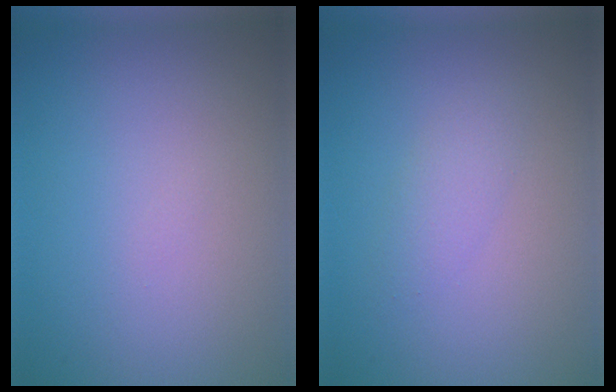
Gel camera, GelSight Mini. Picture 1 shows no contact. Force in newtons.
{"total": 1.5, "press": 1.5, "slide": 0.1}